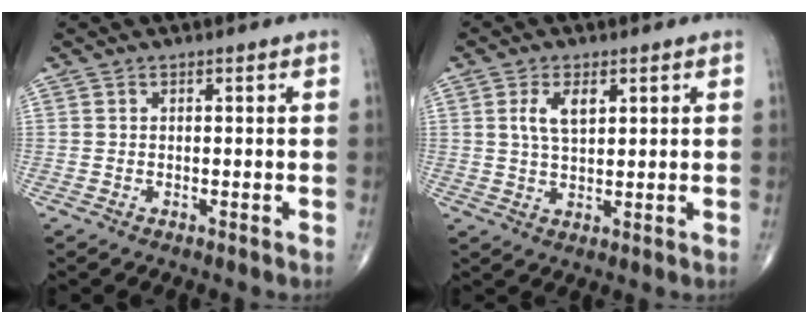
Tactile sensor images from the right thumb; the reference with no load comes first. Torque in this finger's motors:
{"motor_torque": [0.05, 0.04, 0.51, 0.11, 0.05]}